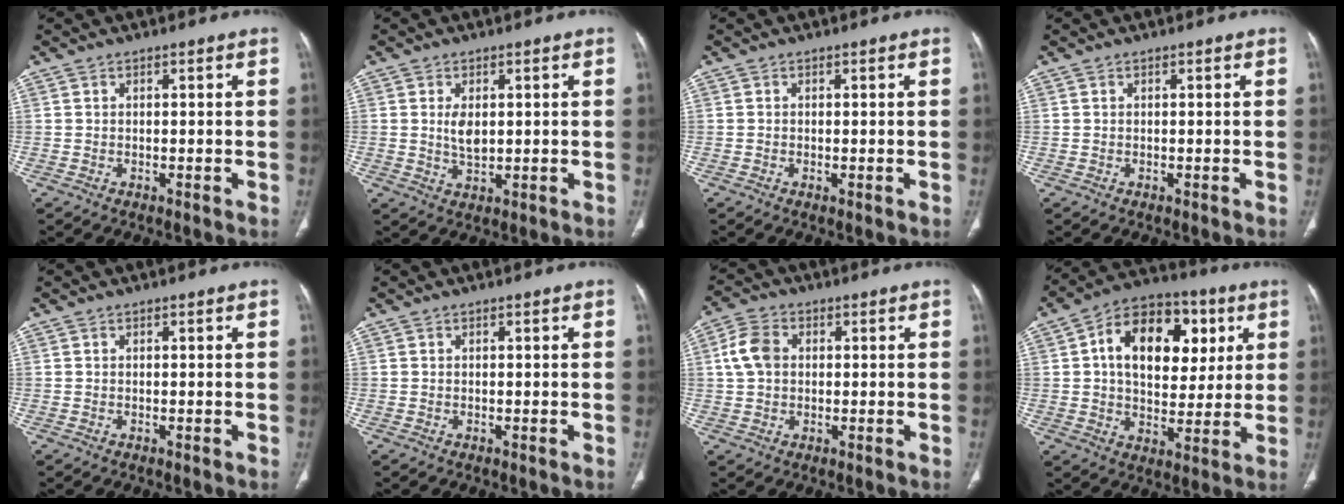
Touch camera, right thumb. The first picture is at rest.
{"total": 3.9, "force": [0.7, 2.2, 3.2], "torque": [-0.055, -0.010, 0.019]}
{"total": 0.5, "force": [-0.1, 0.2, 0.5], "torque": [-0.013, -0.003, -0.002]}
{"total": 0.0}
{"total": 0.0}
{"total": 0.0}
{"total": 6.2, "force": [0.9, 4.6, 4.1], "torque": [-0.081, 0.012, 0.014]}
{"total": 19.0, "force": [4.9, 12.2, 13.8], "torque": [-0.178, 0.007, 0.075]}